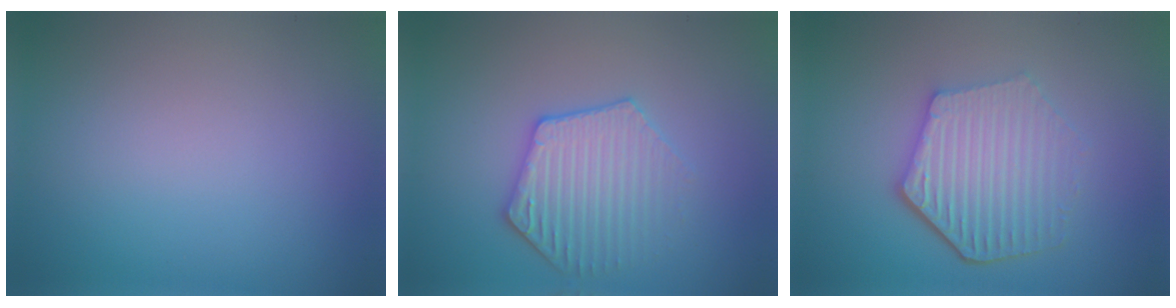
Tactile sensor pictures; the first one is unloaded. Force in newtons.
{"total": 3.5, "press": 3.4, "slide": 0.8}
{"total": 5.9, "press": 4.5, "slide": 3.9}